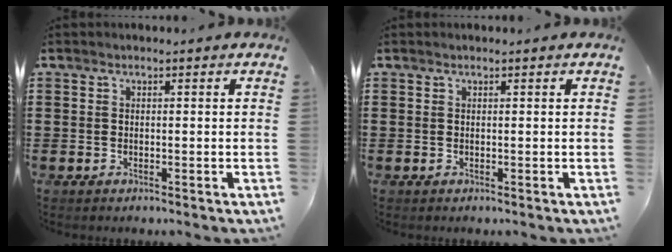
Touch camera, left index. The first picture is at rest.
{"total": 0.0}